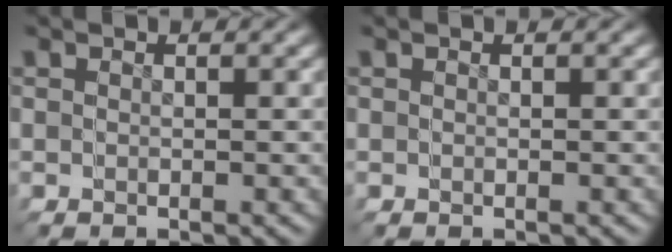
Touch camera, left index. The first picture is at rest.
{"total": 0.0}